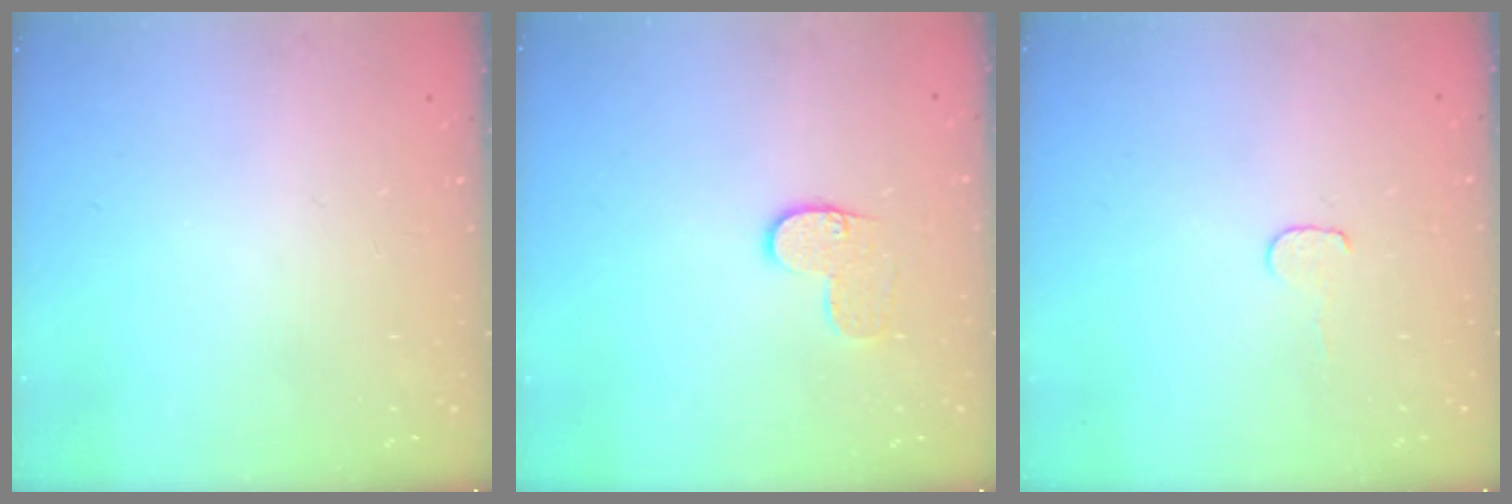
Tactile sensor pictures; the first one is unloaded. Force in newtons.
{"total": 6.7, "press": 6.7, "slide": 0.1}
{"total": 3.5, "press": 3.5, "slide": 0.4}